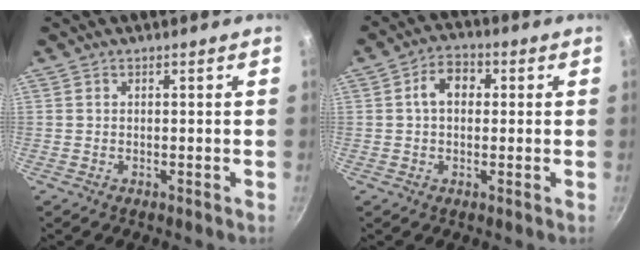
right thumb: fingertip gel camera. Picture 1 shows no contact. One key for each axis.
{"total": 6.0, "fx": 0.8, "fy": 4.4, "fz": 4.1, "tx": -0.044, "ty": 0.015, "tz": 0.003}